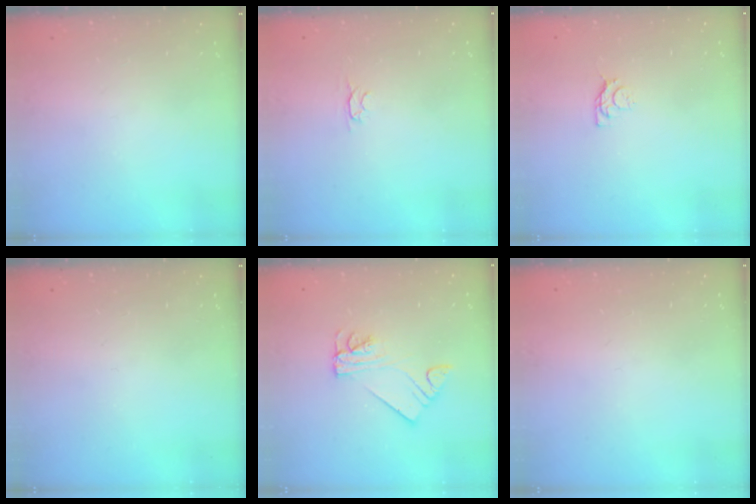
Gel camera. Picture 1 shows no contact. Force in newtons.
{"total": 2.4, "press": 2.3, "slide": 0.5}
{"total": 3.4, "press": 3.4, "slide": 0.5}
{"total": 0.0}
{"total": 5.9, "press": 5.9, "slide": 0.7}
{"total": 0.7, "press": 0.6, "slide": 0.1}